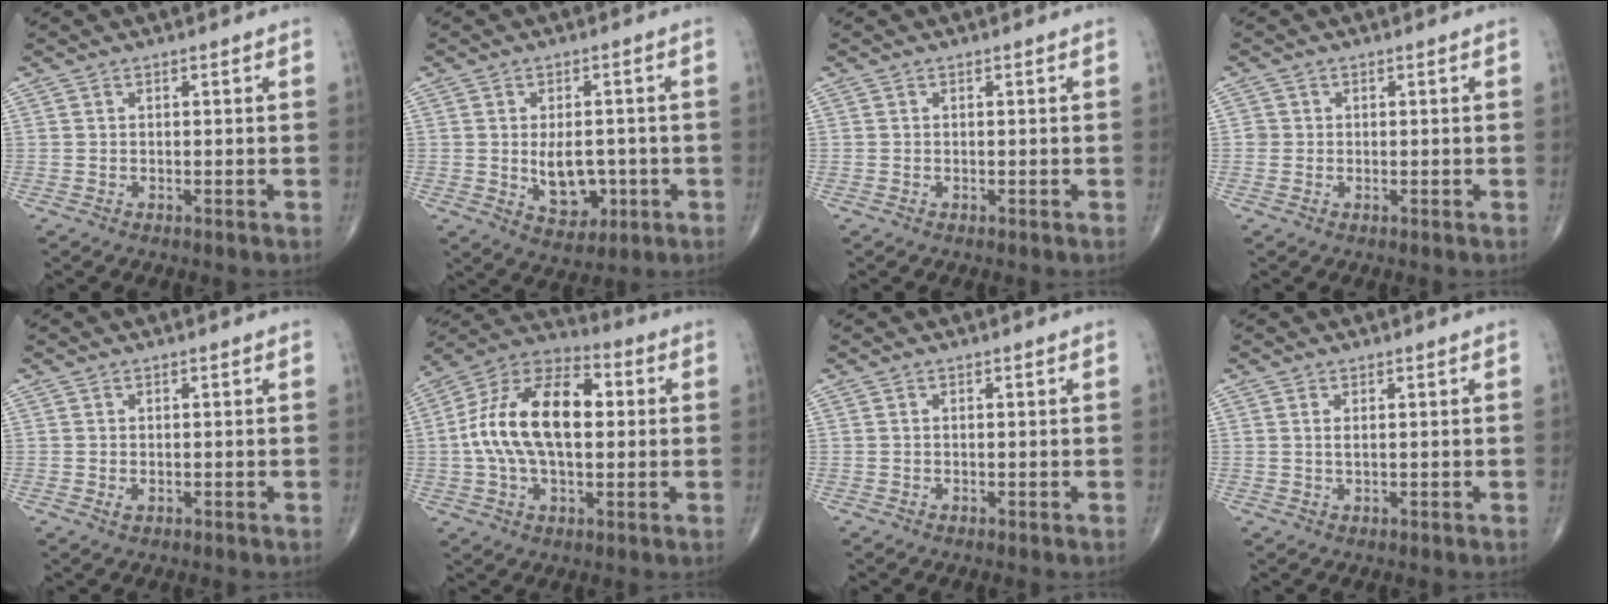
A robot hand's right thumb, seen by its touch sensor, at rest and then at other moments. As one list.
[{"total": 7.9, "force": [-1.0, 5.1, 5.9], "torque": [-0.065, -0.003, -0.001]}, {"total": 0.0}, {"total": 1.3, "force": [-0.1, 1.3, 0.1], "torque": [0.006, 0.004, -0.003]}, {"total": 1.0, "force": [-0.2, 0.6, 0.7], "torque": [-0.014, 0.000, -0.002]}, {"total": 19.1, "force": [1.5, 10.5, 15.9], "torque": [-0.284, 0.029, 0.018]}, {"total": 0.0}, {"total": 1.1, "force": [0.3, 0.3, 1.0], "torque": [-0.023, 0.000, 0.008]}]